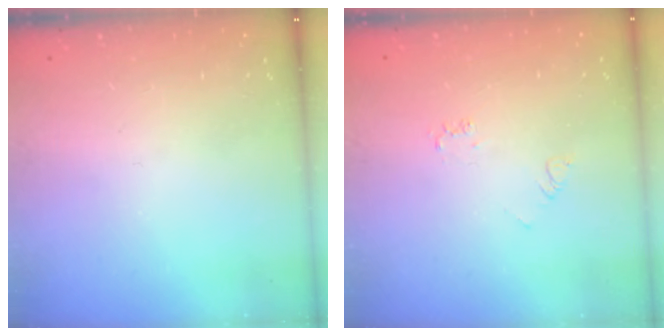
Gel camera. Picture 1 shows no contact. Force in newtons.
{"total": 2.3, "press": 2.3, "slide": 0.4}